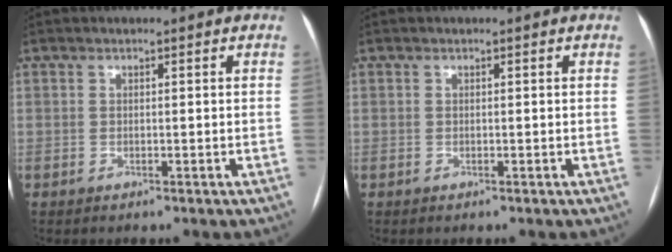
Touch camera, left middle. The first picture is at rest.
{"total": 0.0}